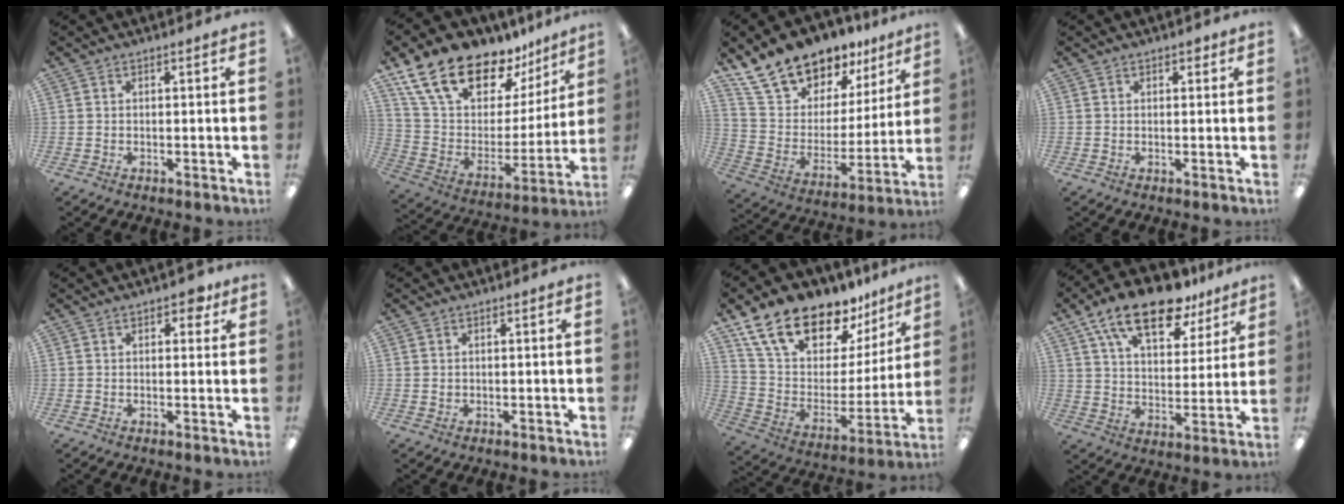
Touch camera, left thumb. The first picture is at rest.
{"total": 20.7, "force": [16.2, 9.4, 8.8], "torque": [-0.167, -0.113, 0.293]}
{"total": 16.0, "force": [13.9, 7.4, 3.0], "torque": [-0.083, -0.110, 0.261]}
{"total": 1.3, "force": [0.7, 0.9, 0.6], "torque": [-0.004, -0.001, 0.011]}
{"total": 3.4, "force": [1.8, 1.9, 2.2], "torque": [-0.022, -0.002, 0.025]}
{"total": 0.6, "force": [0.1, 0.6, 0.1], "torque": [-0.002, 0.003, 0.001]}
{"total": 19.2, "force": [15.3, 8.8, 7.7], "torque": [-0.146, -0.108, 0.276]}
{"total": 17.5, "force": [12.0, 7.9, 10.0], "torque": [-0.169, -0.057, 0.210]}